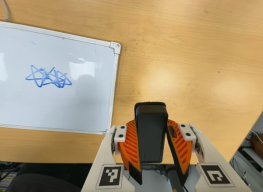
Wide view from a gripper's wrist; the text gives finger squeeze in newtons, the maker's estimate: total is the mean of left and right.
{"total": 7.3, "left": 6.2, "right": 8.3}